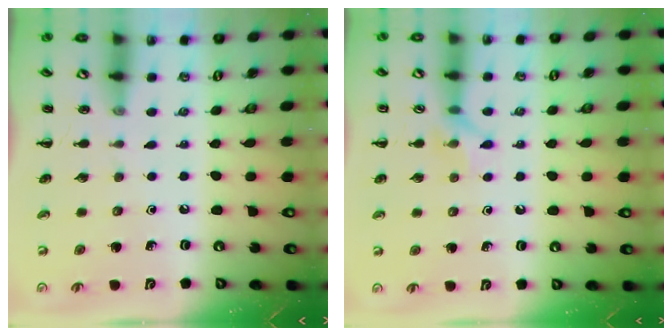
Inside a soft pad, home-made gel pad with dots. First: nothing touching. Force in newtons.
{"total": 6.1, "press": 6.1, "slide": 0.4}